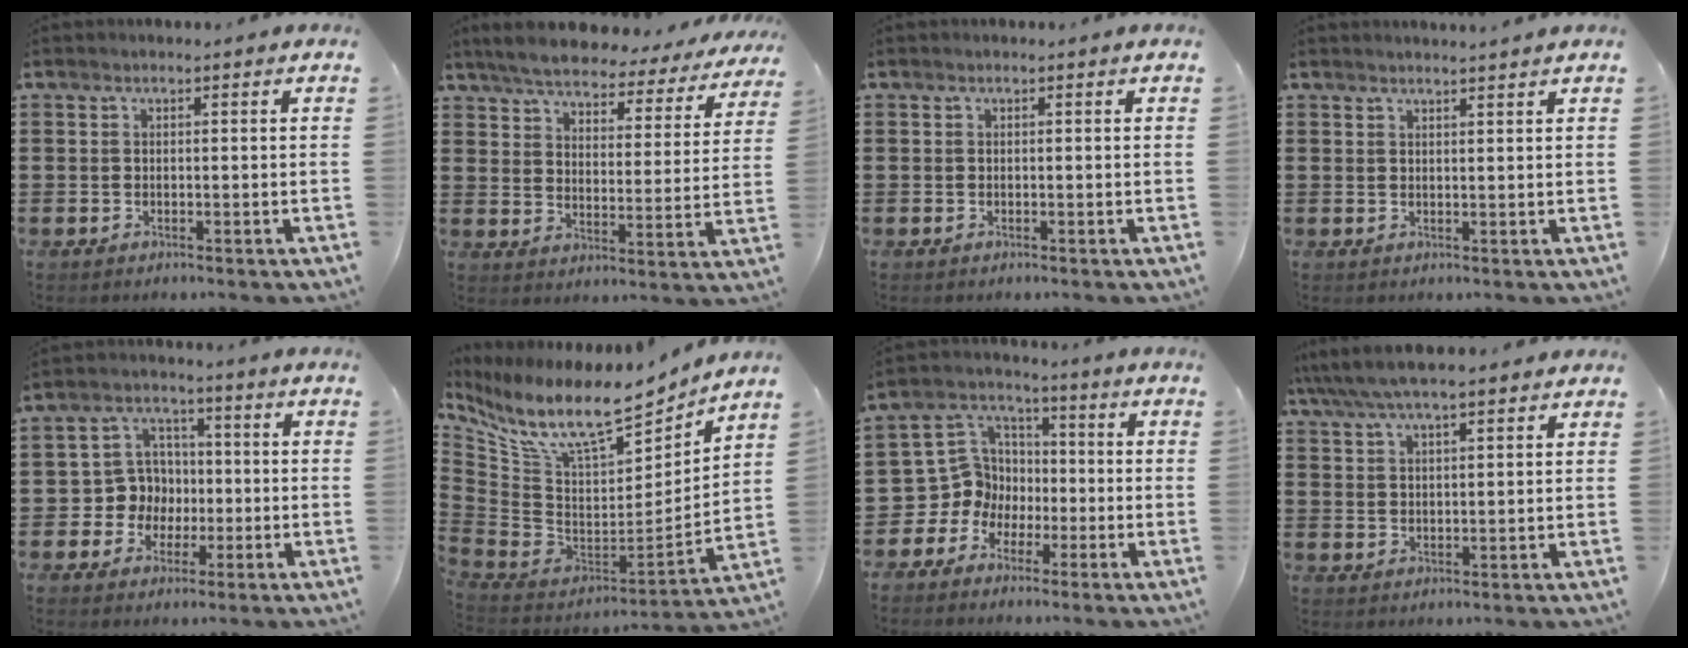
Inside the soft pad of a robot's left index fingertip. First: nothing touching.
{"total": 5.3, "force": [5.1, 0.6, 1.1], "torque": [-0.050, -0.034, 0.086]}
{"total": 0.0}
{"total": 1.6, "force": [1.5, -0.4, 0.3], "torque": [-0.007, -0.001, 0.030]}
{"total": 6.4, "force": [-0.4, 6.2, 1.5], "torque": [-0.052, 0.018, -0.005]}
{"total": 11.3, "force": [7.8, 3.1, 7.5], "torque": [-0.169, -0.064, 0.133]}
{"total": 8.0, "force": [-1.4, 7.7, 1.7], "torque": [-0.086, -0.001, -0.030]}
{"total": 5.8, "force": [5.3, 0.8, 2.1], "torque": [-0.059, -0.020, 0.094]}